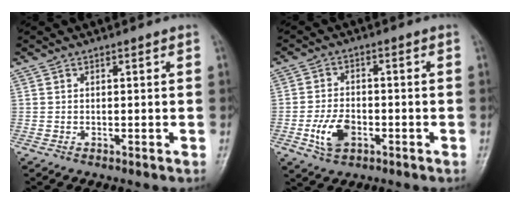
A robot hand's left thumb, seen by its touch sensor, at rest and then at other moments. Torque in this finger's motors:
{"motor_torque": [-0.36, 0.84, 0.56, 0.16, 0.07]}